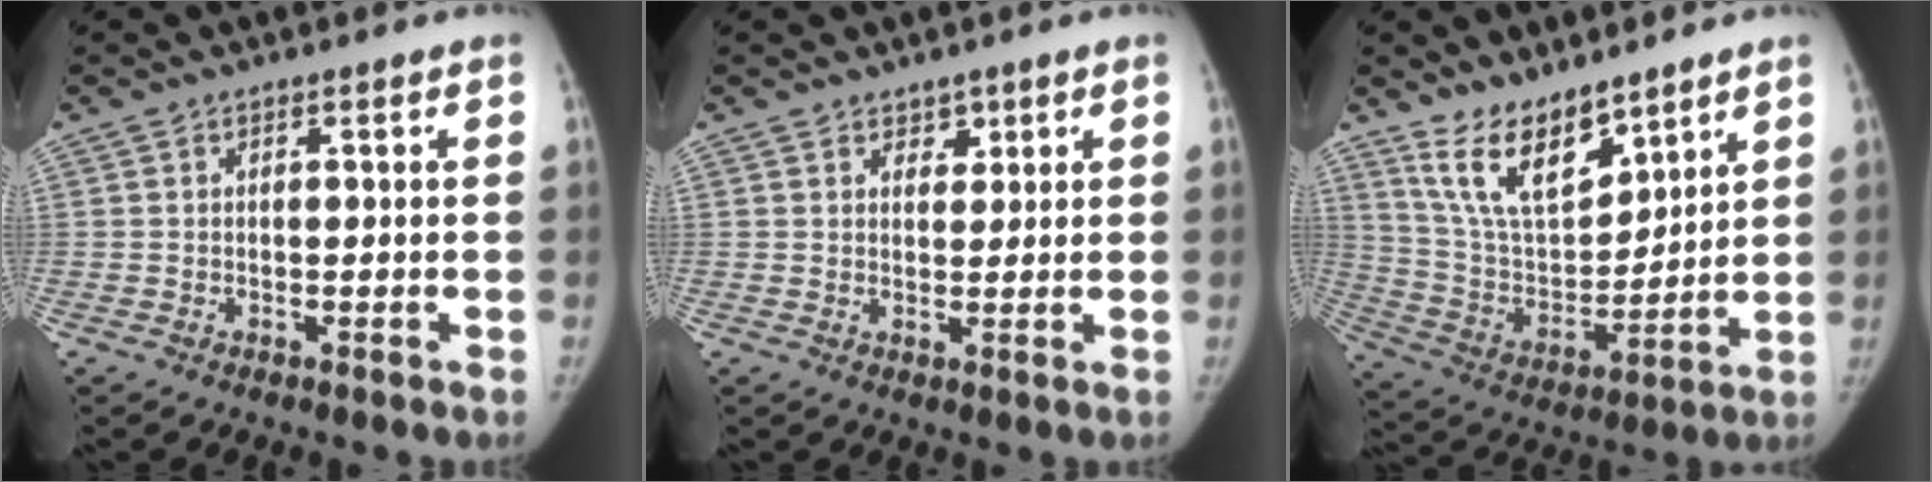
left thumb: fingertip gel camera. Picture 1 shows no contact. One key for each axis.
{"total": 2.2, "fx": 1.5, "fy": 1.5, "fz": 0.6, "tx": 0.012, "ty": -0.008, "tz": 0.020}
{"total": 14.0, "fx": 10.4, "fy": 5.9, "fz": 7.4, "tx": -0.100, "ty": -0.069, "tz": 0.209}